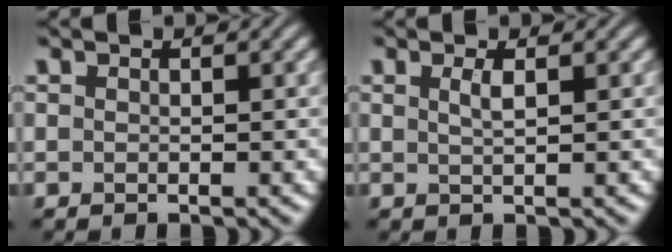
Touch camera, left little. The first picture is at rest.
{"total": 1.3, "force": [0.5, 0.3, 1.1], "torque": [-0.019, 0.003, 0.007]}